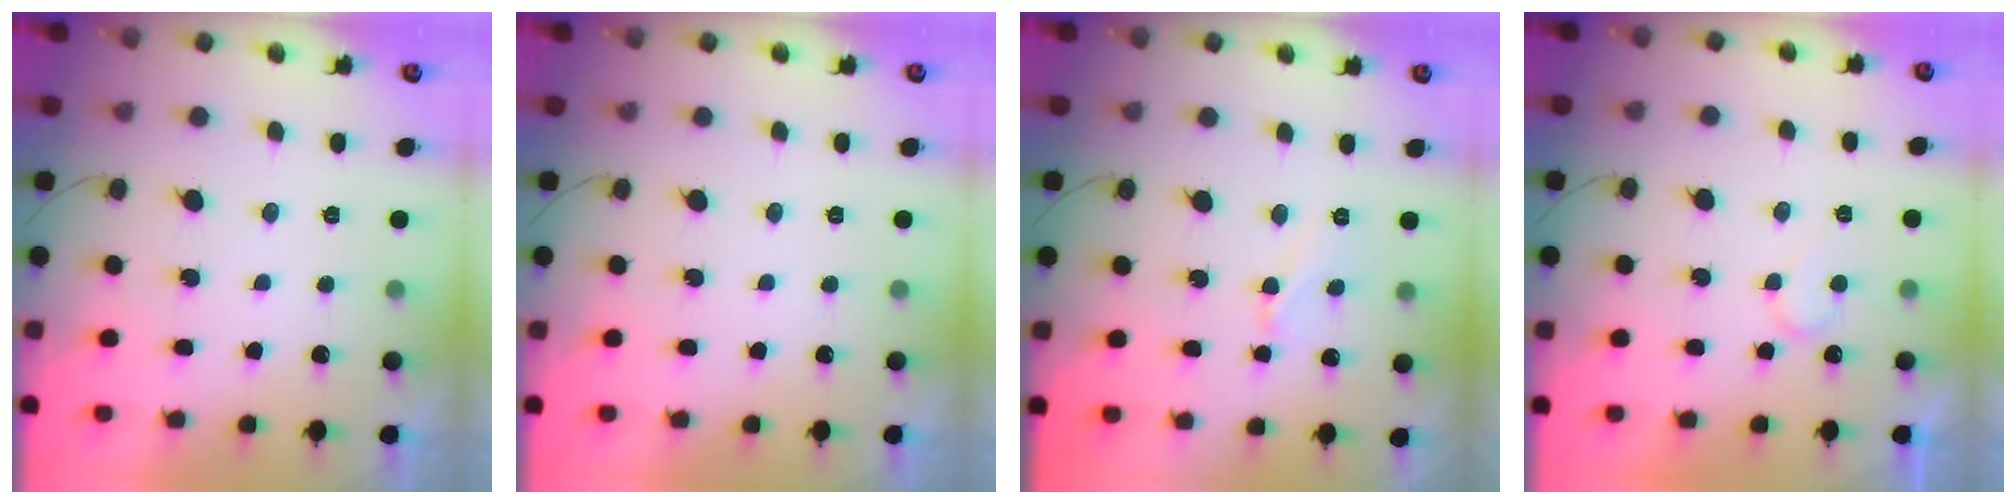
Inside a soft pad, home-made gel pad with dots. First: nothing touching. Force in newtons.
{"total": 0.0}
{"total": 5.3, "press": 5.3, "slide": 0.6}
{"total": 5.1, "press": 5.1, "slide": 0.4}